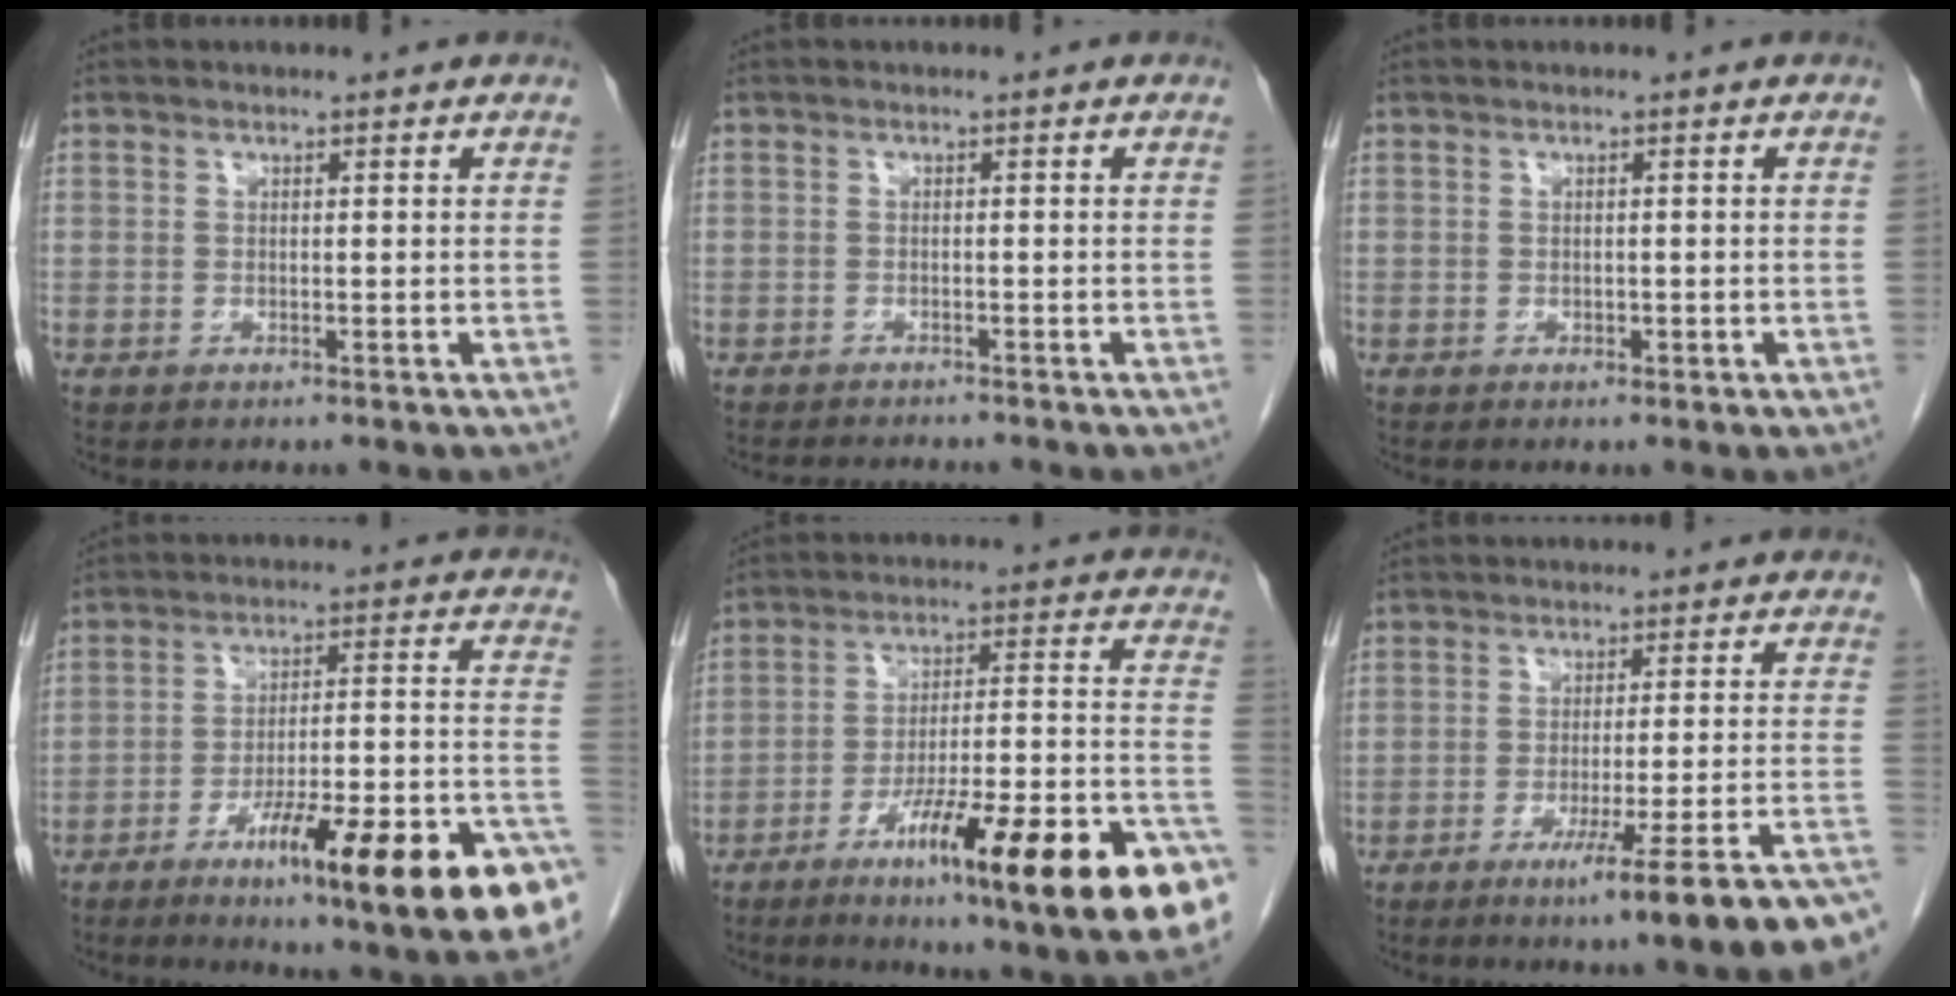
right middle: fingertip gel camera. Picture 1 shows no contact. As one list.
[{"total": 3.3, "force": [-3.2, 0.1, 0.9], "torque": [-0.012, -0.012, -0.046]}, {"total": 0.8, "force": [-0.4, 0.4, 0.6], "torque": [-0.011, -0.002, -0.002]}, {"total": 22.4, "force": [-11.9, 1.6, 18.9], "torque": [-0.200, 0.002, -0.175]}, {"total": 25.4, "force": [-13.1, 1.9, 21.7], "torque": [-0.233, -0.005, -0.198]}, {"total": 15.4, "force": [-10.9, -1.2, 10.8], "torque": [-0.106, -0.004, -0.155]}]